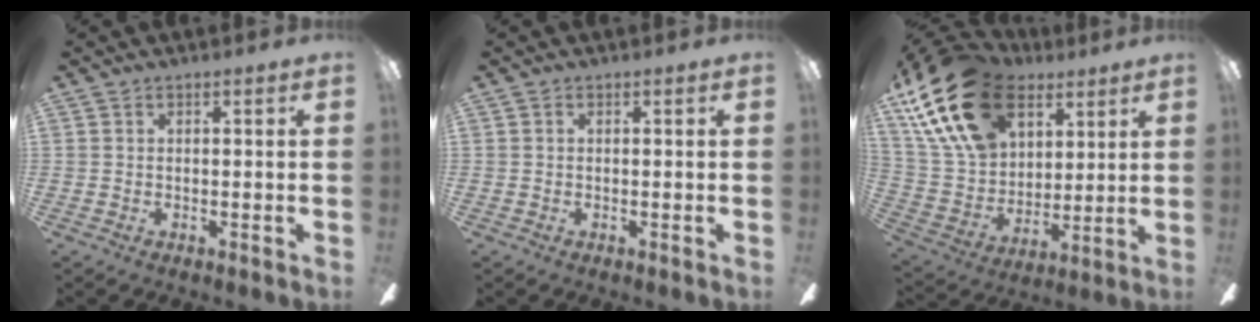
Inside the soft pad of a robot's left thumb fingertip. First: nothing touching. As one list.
[{"total": 0.0}, {"total": 23.5, "force": [12.7, 14.5, 13.4], "torque": [-0.273, -0.047, 0.229]}]